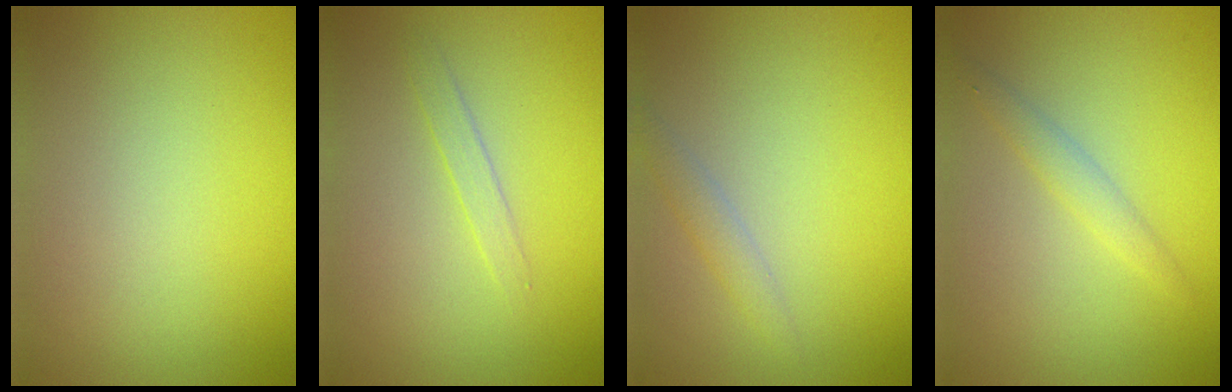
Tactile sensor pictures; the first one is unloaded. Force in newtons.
{"total": 1.2, "press": 1.2, "slide": 0.1}
{"total": 1.5, "press": 1.4, "slide": 0.0}
{"total": 1.6, "press": 1.6, "slide": 0.0}